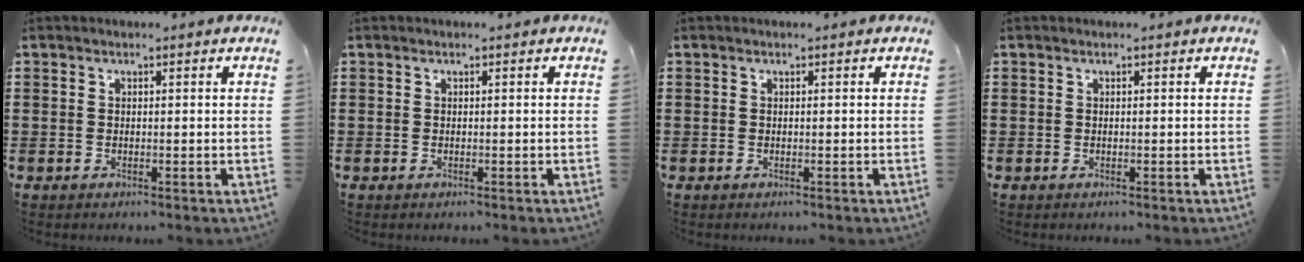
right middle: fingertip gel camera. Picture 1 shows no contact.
{"total": 0.0}
{"total": 0.0}
{"total": 0.0}